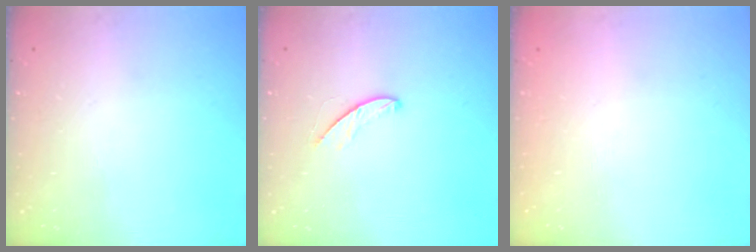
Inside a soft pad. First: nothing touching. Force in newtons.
{"total": 4.8, "press": 4.8, "slide": 0.3}
{"total": 0.0}